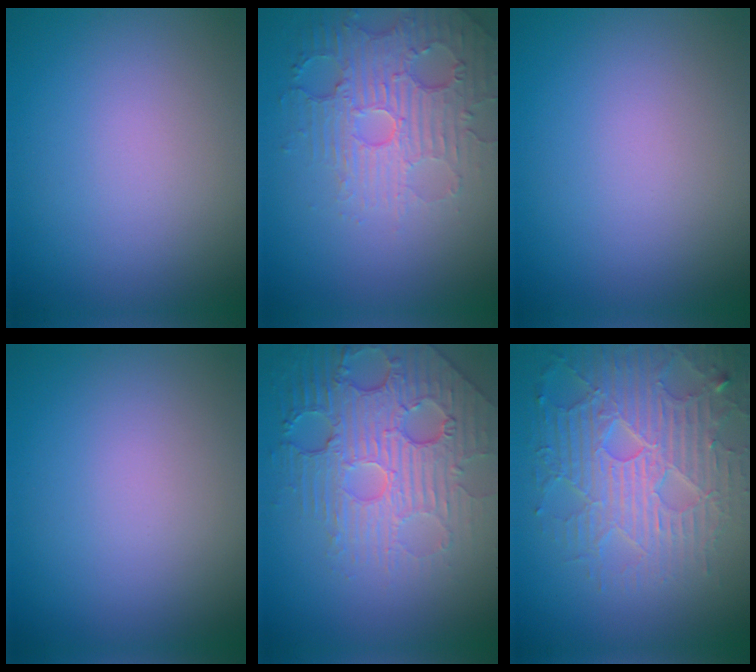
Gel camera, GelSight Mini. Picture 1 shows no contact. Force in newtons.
{"total": 5.2, "press": 3.8, "slide": 3.6}
{"total": 0.0}
{"total": 0.0}
{"total": 6.5, "press": 5.1, "slide": 4.1}
{"total": 6.6, "press": 5.5, "slide": 3.6}